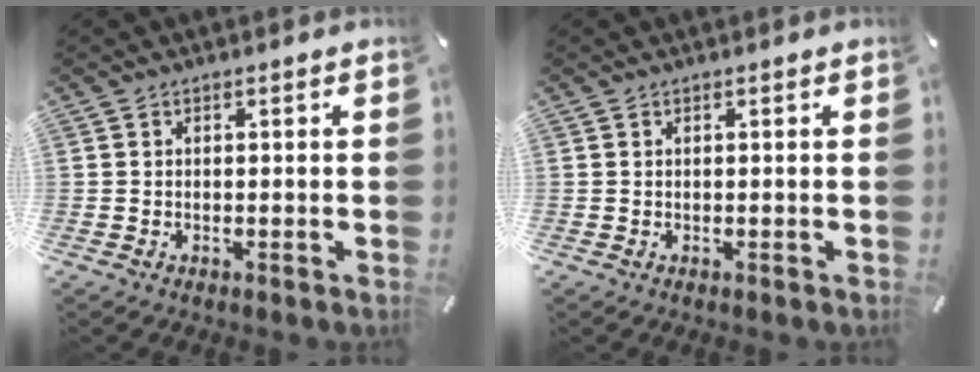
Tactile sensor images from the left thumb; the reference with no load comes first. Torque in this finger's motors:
{"motor_torque": [0.13, 0.07, 0.05, -0.16, -0.02]}